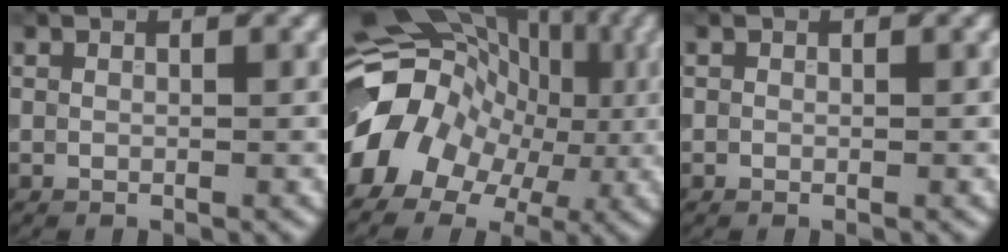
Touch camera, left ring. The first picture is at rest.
{"total": 13.1, "force": [-1.6, 10.2, 8.0], "torque": [-0.139, -0.001, -0.030]}
{"total": 0.0}